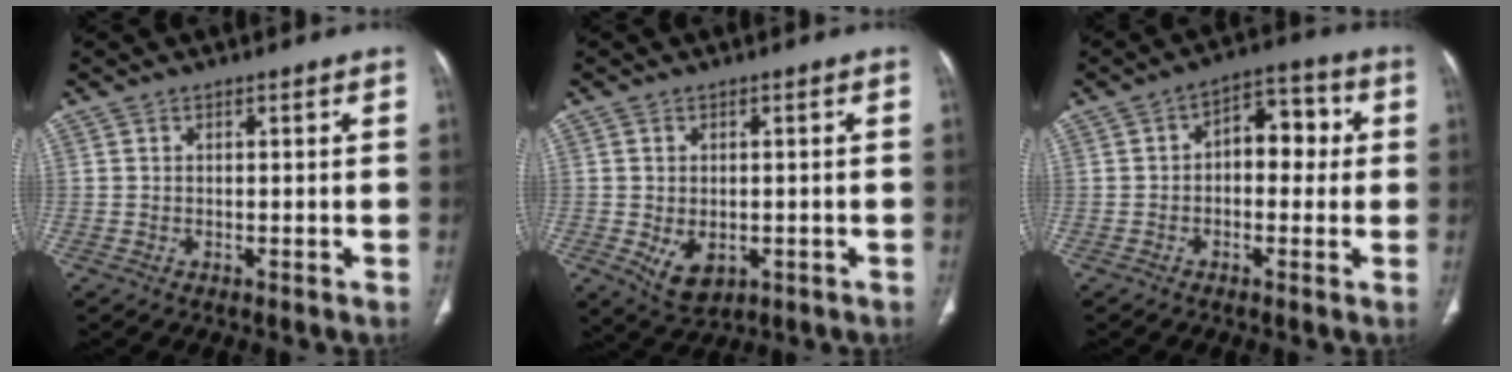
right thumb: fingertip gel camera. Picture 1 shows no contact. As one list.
[{"total": 5.5, "force": [-1.3, 3.8, 3.9], "torque": [-0.056, -0.002, -0.003]}, {"total": 8.5, "force": [0.6, 5.2, 6.7], "torque": [-0.056, 0.029, -0.002]}]